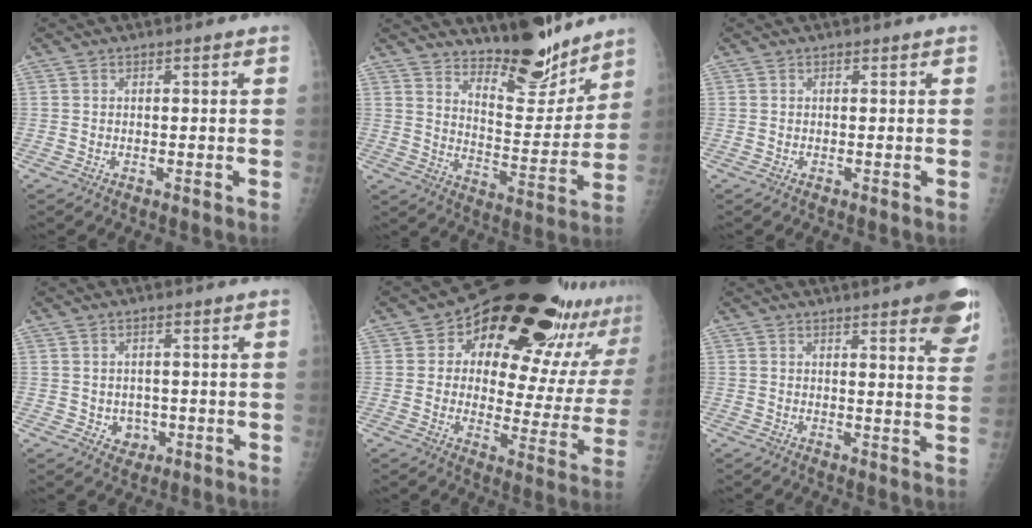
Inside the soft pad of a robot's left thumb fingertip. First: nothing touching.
{"total": 13.6, "force": [11.9, 3.7, 5.4], "torque": [-0.044, -0.102, 0.196]}
{"total": 0.0}
{"total": 3.3, "force": [-0.4, 3.0, 1.4], "torque": [-0.004, 0.000, 0.004]}
{"total": 29.5, "force": [17.7, 12.0, 20.3], "torque": [-0.243, -0.055, 0.242]}
{"total": 12.6, "force": [7.8, 2.8, 9.5], "torque": [-0.092, -0.031, 0.083]}